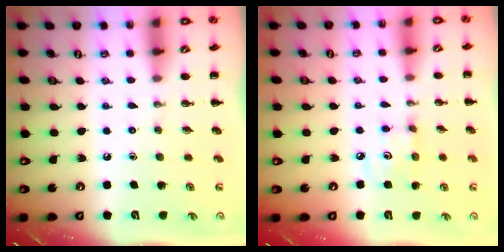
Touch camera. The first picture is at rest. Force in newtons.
{"total": 3.4, "press": 3.3, "slide": 1.0}